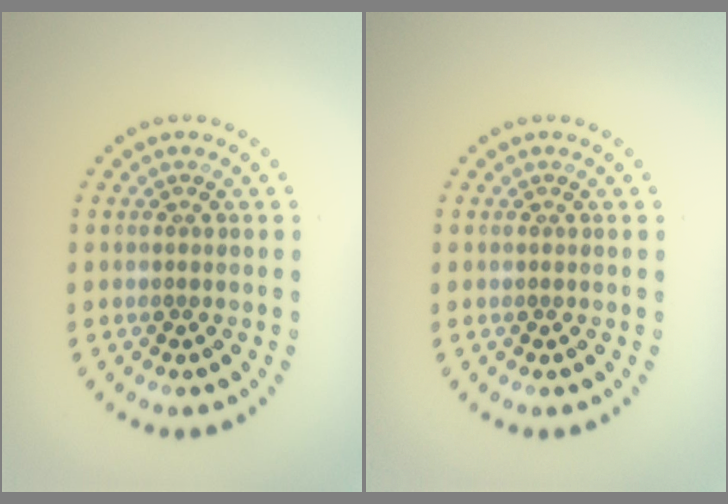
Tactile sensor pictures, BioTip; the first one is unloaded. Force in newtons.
{"total": 0.0}